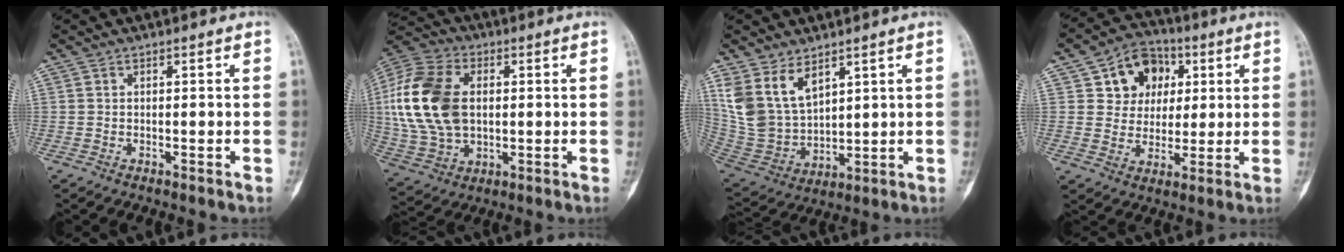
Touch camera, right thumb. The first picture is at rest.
{"total": 20.0, "force": [2.4, 13.3, 14.8], "torque": [-0.302, 0.005, 0.048]}
{"total": 12.6, "force": [6.9, 7.5, 7.4], "torque": [-0.129, -0.029, 0.164]}
{"total": 11.7, "force": [4.3, 9.5, 5.3], "torque": [-0.032, -0.007, 0.068]}